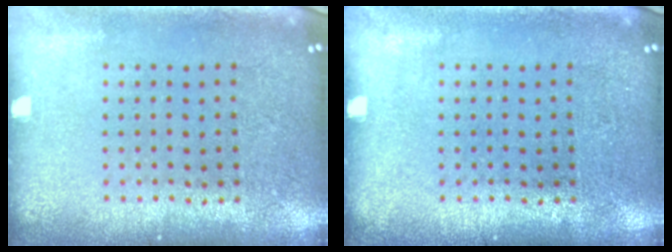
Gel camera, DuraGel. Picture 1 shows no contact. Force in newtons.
{"total": 0.0}